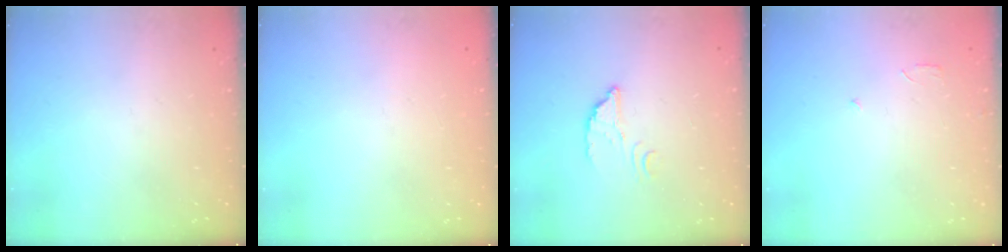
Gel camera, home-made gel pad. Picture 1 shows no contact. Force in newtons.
{"total": 2.3, "press": 2.3, "slide": 0.1}
{"total": 3.4, "press": 3.4, "slide": 0.2}
{"total": 2.6, "press": 2.6, "slide": 0.2}